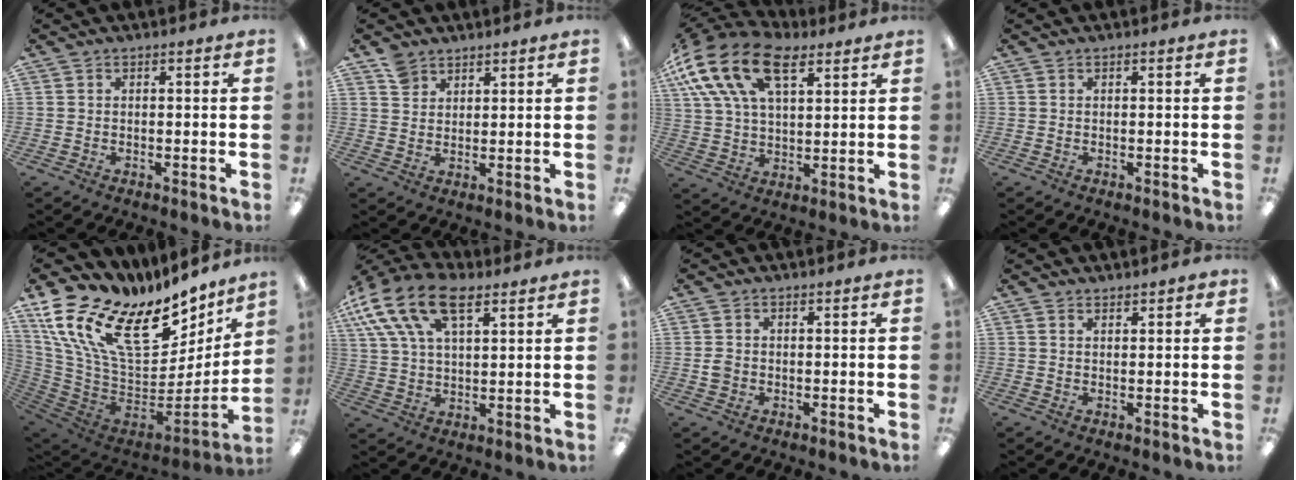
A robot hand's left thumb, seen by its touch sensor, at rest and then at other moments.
{"total": 3.9, "force": [3.1, 2.2, 0.6], "torque": [-0.012, -0.010, 0.062]}
{"total": 19.5, "force": [10.0, 10.4, 13.1], "torque": [-0.276, -0.033, 0.177]}
{"total": 0.0}
{"total": 23.7, "force": [11.4, 13.0, 16.2], "torque": [-0.284, -0.078, 0.221]}
{"total": 16.8, "force": [9.5, 8.4, 11.1], "torque": [-0.231, -0.030, 0.168]}
{"total": 1.7, "force": [0.1, 1.5, 0.7], "torque": [-0.015, 0.004, 0.000]}
{"total": 1.5, "force": [1.5, 0.4, 0.2], "torque": [-0.005, -0.004, 0.028]}